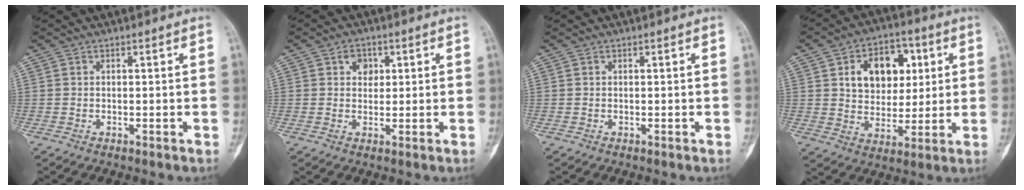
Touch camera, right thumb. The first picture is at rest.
{"total": 3.4, "force": [1.1, 2.7, 1.6], "torque": [-0.006, -0.001, 0.016]}
{"total": 0.0}
{"total": 13.7, "force": [4.0, 9.7, 8.8], "torque": [-0.087, -0.002, 0.067]}